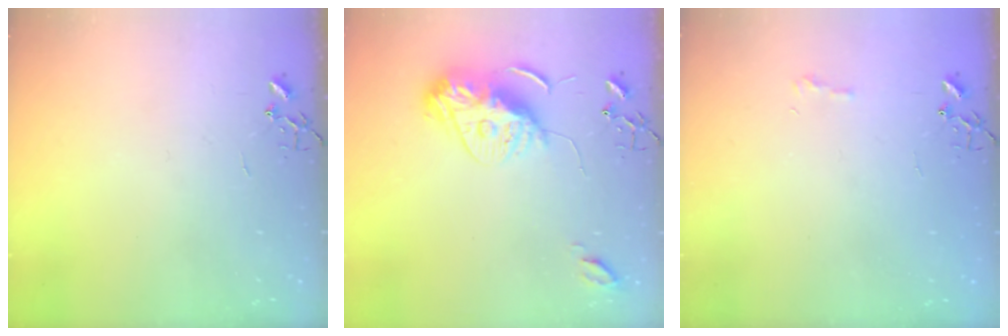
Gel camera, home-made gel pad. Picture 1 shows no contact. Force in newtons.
{"total": 11.7, "press": 11.6, "slide": 1.0}
{"total": 5.7, "press": 5.7, "slide": 0.7}